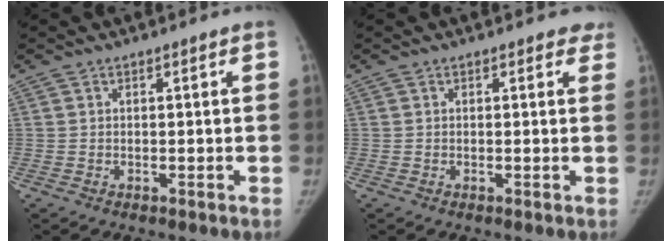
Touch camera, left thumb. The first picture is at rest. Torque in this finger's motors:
{"motor_torque": [0.34, 0.05, 0.45, -0.34, 0.09]}